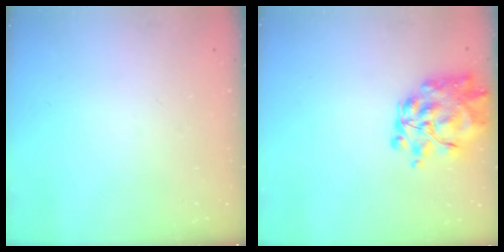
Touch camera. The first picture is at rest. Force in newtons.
{"total": 8.7, "press": 8.2, "slide": 3.0}